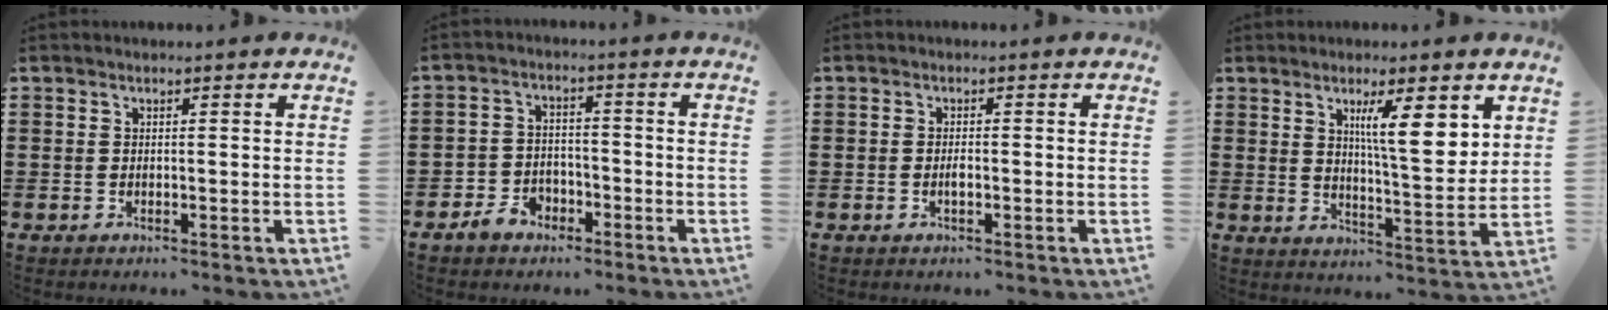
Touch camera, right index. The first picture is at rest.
{"total": 4.0, "force": [-2.8, 2.6, 1.2], "torque": [-0.041, 0.010, -0.061]}
{"total": 1.2, "force": [-0.4, 0.4, 1.1], "torque": [-0.022, -0.001, -0.006]}
{"total": 8.2, "force": [4.0, 1.7, 6.9], "torque": [-0.119, -0.016, 0.061]}